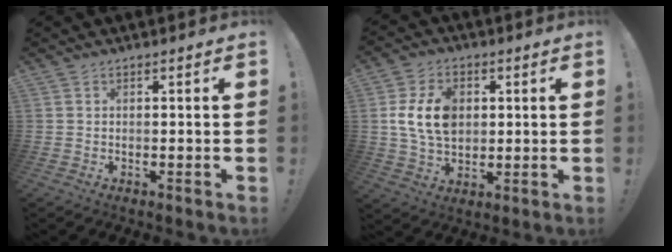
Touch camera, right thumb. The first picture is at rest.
{"total": 13.6, "force": [2.1, 9.8, 9.2], "torque": [-0.174, 0.005, 0.040]}